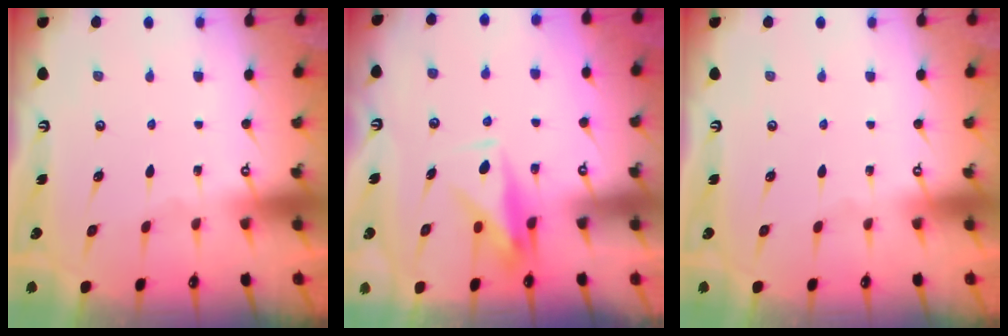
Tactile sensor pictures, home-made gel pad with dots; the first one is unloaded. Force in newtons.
{"total": 9.1, "press": 9.1, "slide": 0.2}
{"total": 0.0}